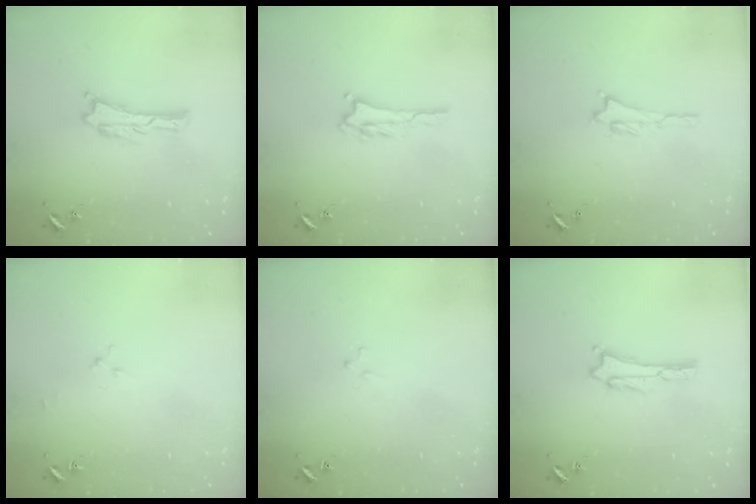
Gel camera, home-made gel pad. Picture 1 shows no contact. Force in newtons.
{"total": 2.1, "press": 2.1, "slide": 0.3}
{"total": 0.7, "press": 0.7, "slide": 0.1}
{"total": 1.6, "press": 1.6, "slide": 0.2}
{"total": 1.5, "press": 1.5, "slide": 0.2}
{"total": 1.6, "press": 1.6, "slide": 0.2}